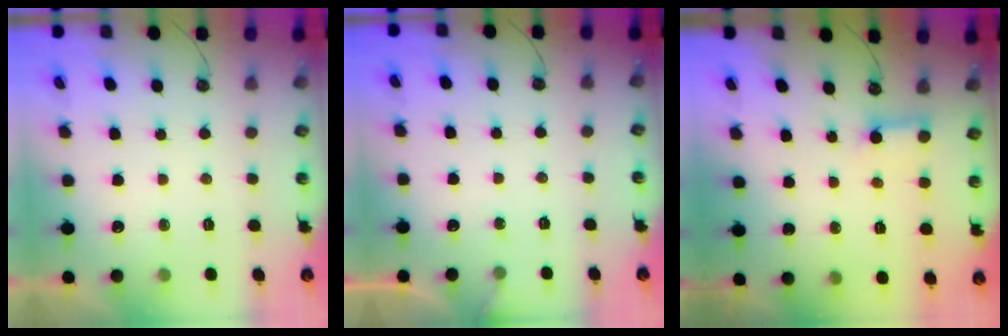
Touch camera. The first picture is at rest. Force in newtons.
{"total": 2.2, "press": 2.2, "slide": 0.1}
{"total": 4.2, "press": 4.2, "slide": 0.5}